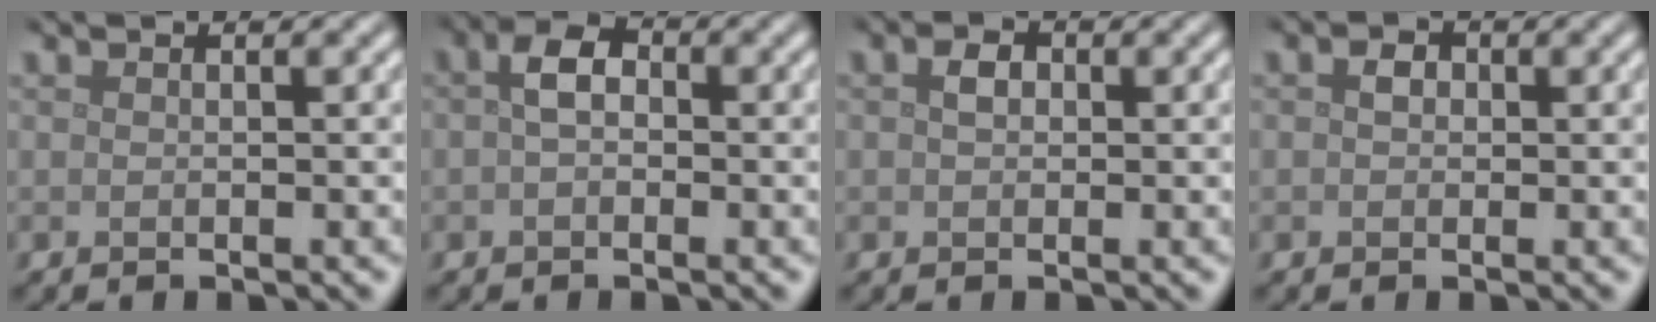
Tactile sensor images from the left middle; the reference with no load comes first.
{"total": 2.6, "force": [0.1, 1.7, 1.9], "torque": [-0.035, 0.006, -0.006]}
{"total": 1.4, "force": [0.2, 1.1, 0.9], "torque": [-0.018, 0.003, -0.001]}
{"total": 1.2, "force": [0.1, 1.0, 0.7], "torque": [-0.011, 0.002, -0.003]}